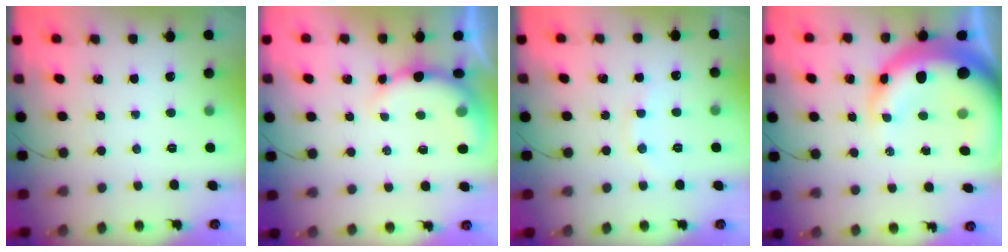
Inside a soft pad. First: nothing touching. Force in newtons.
{"total": 8.3, "press": 8.2, "slide": 1.4}
{"total": 7.4, "press": 7.2, "slide": 1.6}
{"total": 18.4, "press": 18.0, "slide": 4.0}